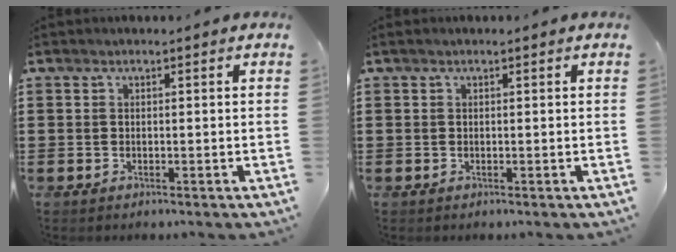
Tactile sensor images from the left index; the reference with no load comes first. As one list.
[{"total": 0.0}]